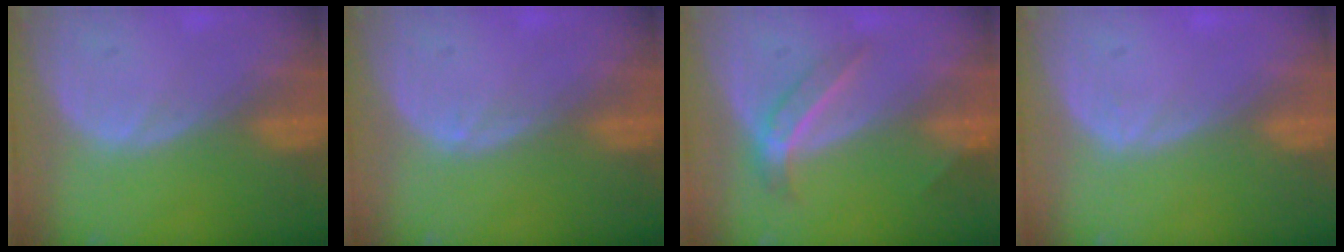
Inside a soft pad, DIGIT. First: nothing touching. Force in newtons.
{"total": 0.8, "press": 0.7, "slide": 0.1}
{"total": 4.2, "press": 4.2, "slide": 0.4}
{"total": 0.5, "press": 0.2, "slide": 0.5}